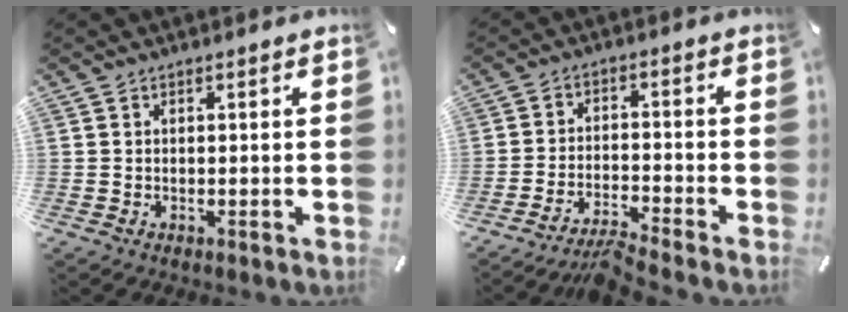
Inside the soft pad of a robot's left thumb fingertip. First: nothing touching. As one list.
[{"total": 5.4, "force": [-5.0, 0.5, 2.0], "torque": [-0.037, 0.010, -0.093]}]